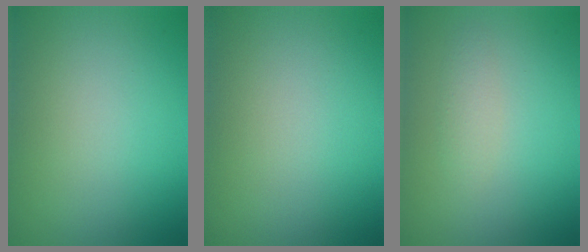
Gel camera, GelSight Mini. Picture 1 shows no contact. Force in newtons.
{"total": 0.0}
{"total": 1.1, "press": 1.1, "slide": 0.0}